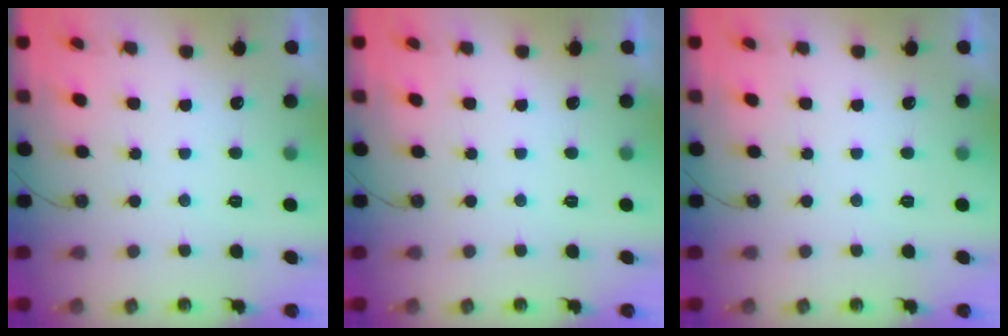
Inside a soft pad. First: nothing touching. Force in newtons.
{"total": 0.0}
{"total": 0.0}